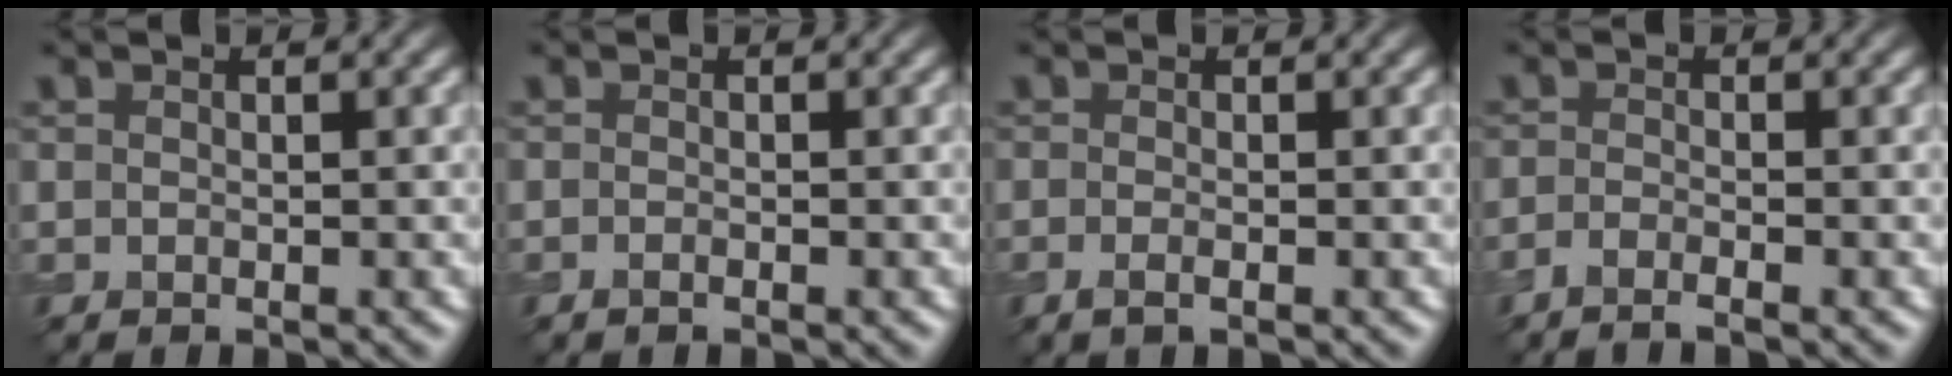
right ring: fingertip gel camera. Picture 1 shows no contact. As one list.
[{"total": 0.0}, {"total": 0.8, "force": [-0.3, 0.0, 0.8], "torque": [-0.016, -0.006, -0.006]}, {"total": 1.1, "force": [-1.0, -0.2, 0.4], "torque": [-0.010, -0.004, -0.024]}]